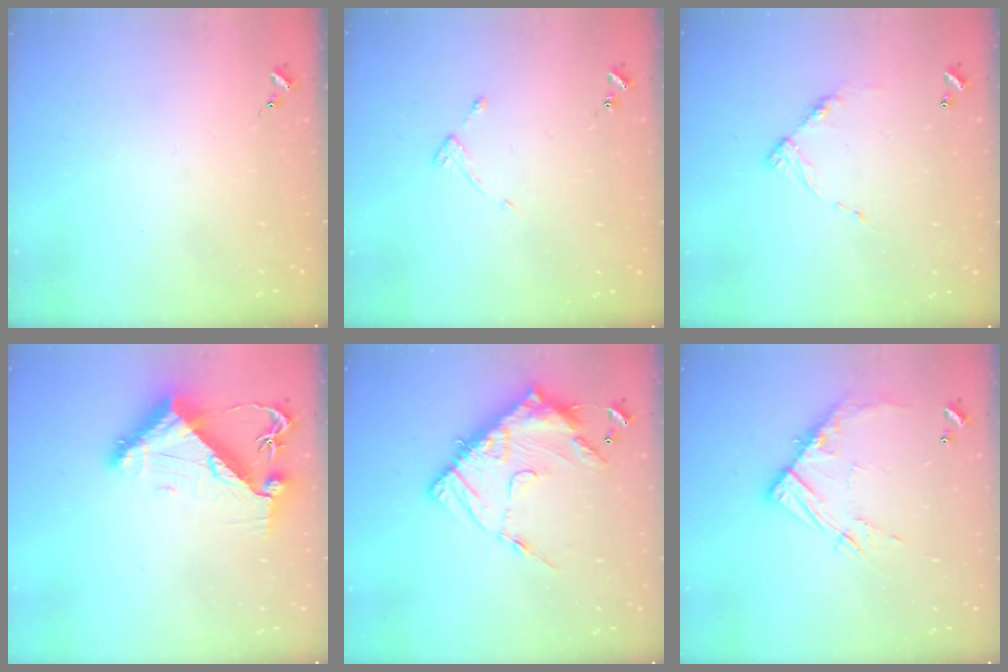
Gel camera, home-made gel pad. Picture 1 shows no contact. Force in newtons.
{"total": 4.8, "press": 4.7, "slide": 0.5}
{"total": 8.8, "press": 8.8, "slide": 0.5}
{"total": 10.3, "press": 10.2, "slide": 1.5}
{"total": 16.0, "press": 15.9, "slide": 1.5}
{"total": 12.4, "press": 12.3, "slide": 1.2}